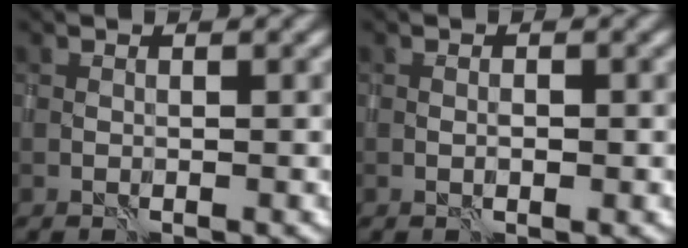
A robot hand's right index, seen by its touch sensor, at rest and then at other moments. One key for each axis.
{"total": 0.8, "fx": 0.0, "fy": 0.3, "fz": 0.7, "tx": -0.009, "ty": 0.001, "tz": 0.001}